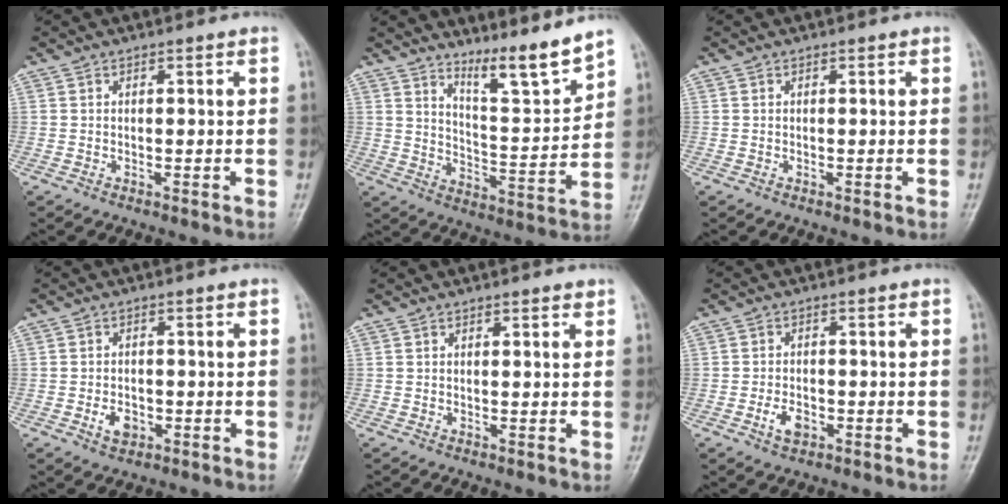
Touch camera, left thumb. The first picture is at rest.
{"total": 9.5, "force": [8.3, 0.2, 4.6], "torque": [-0.065, -0.079, 0.145]}
{"total": 0.0}
{"total": 3.4, "force": [-1.2, 2.4, 2.1], "torque": [-0.029, 0.005, -0.016]}
{"total": 1.3, "force": [0.9, 0.3, 0.8], "torque": [-0.010, -0.004, 0.011]}
{"total": 3.5, "force": [-1.4, 2.1, 2.4], "torque": [-0.041, 0.007, -0.023]}